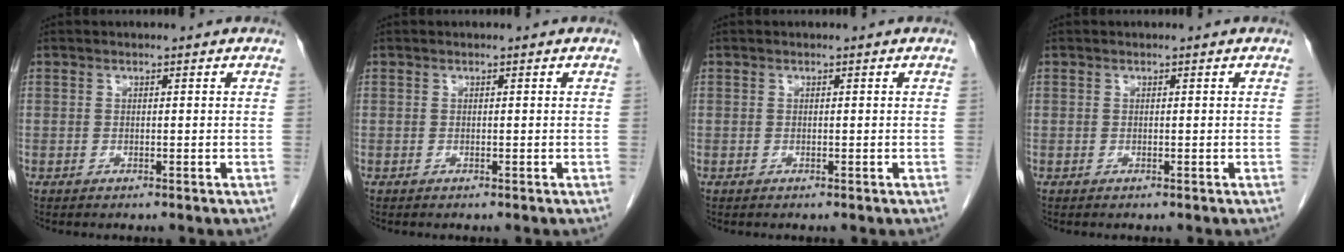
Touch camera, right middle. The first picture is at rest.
{"total": 0.0}
{"total": 0.0}
{"total": 0.0}